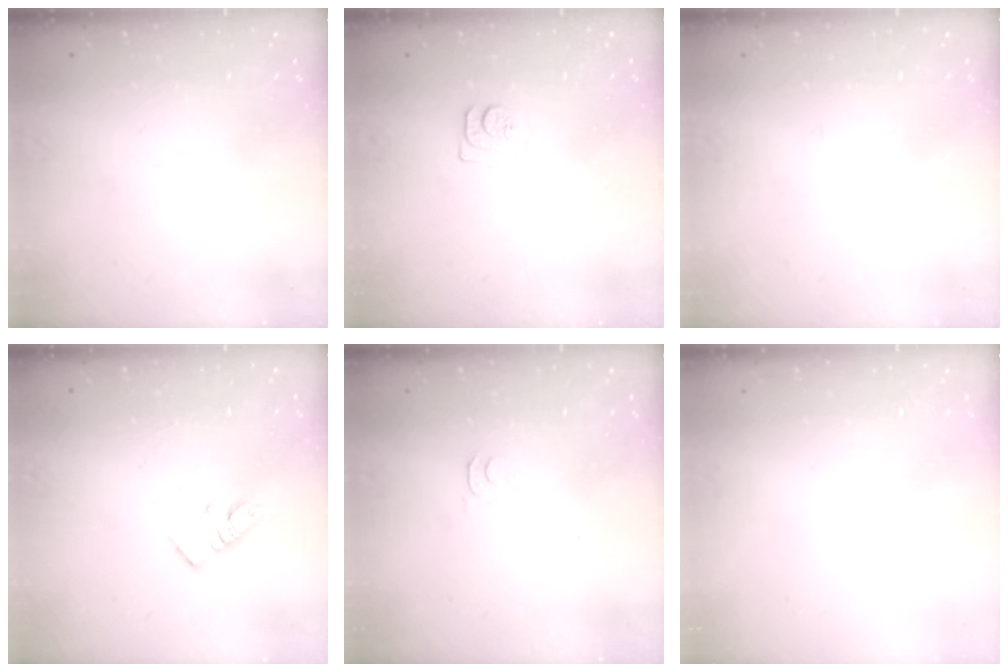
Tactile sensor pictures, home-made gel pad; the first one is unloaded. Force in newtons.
{"total": 4.3, "press": 4.3, "slide": 0.7}
{"total": 2.2, "press": 2.2, "slide": 0.3}
{"total": 7.5, "press": 7.4, "slide": 0.4}
{"total": 2.8, "press": 2.7, "slide": 0.5}
{"total": 1.5, "press": 1.5, "slide": 0.1}